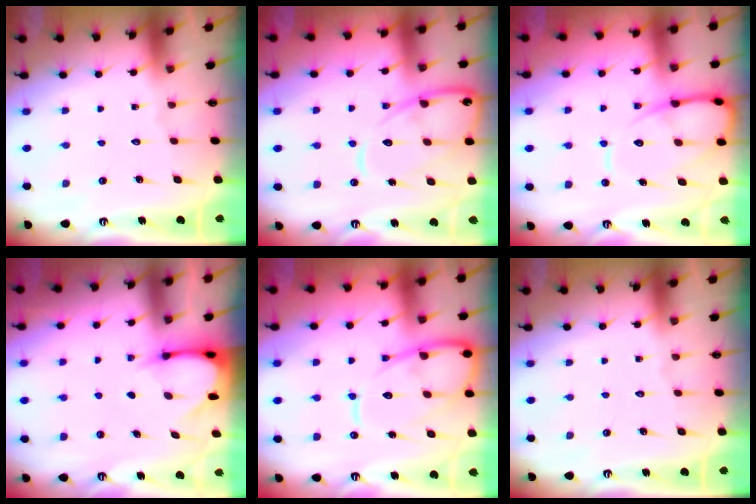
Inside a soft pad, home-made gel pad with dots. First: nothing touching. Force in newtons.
{"total": 12.7, "press": 12.7, "slide": 1.1}
{"total": 11.7, "press": 11.6, "slide": 1.4}
{"total": 3.4, "press": 3.4, "slide": 0.3}
{"total": 14.2, "press": 14.1, "slide": 1.5}
{"total": 0.0}